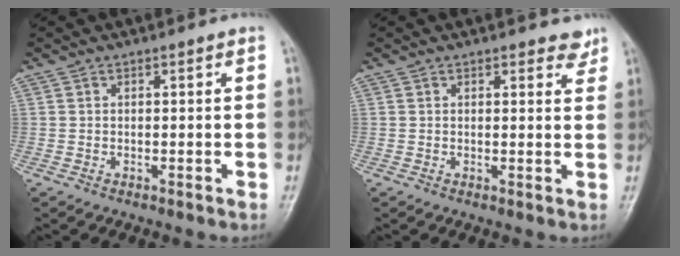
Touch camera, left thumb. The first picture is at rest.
{"total": 2.7, "force": [2.2, 1.3, 1.0], "torque": [0.010, -0.012, 0.021]}